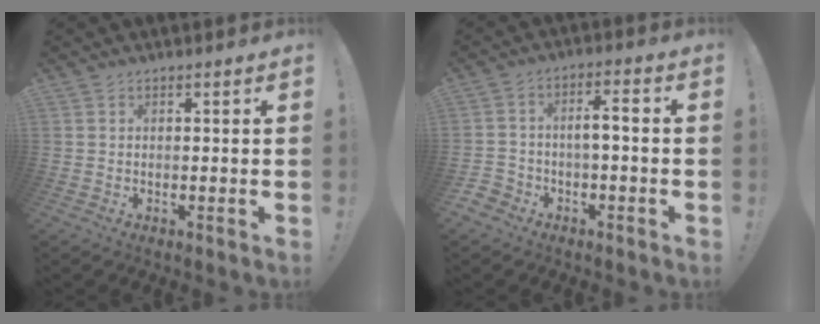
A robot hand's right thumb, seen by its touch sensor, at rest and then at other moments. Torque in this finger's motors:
{"motor_torque": [0.12, 0.13, 0.31, -0.33, 0.00]}